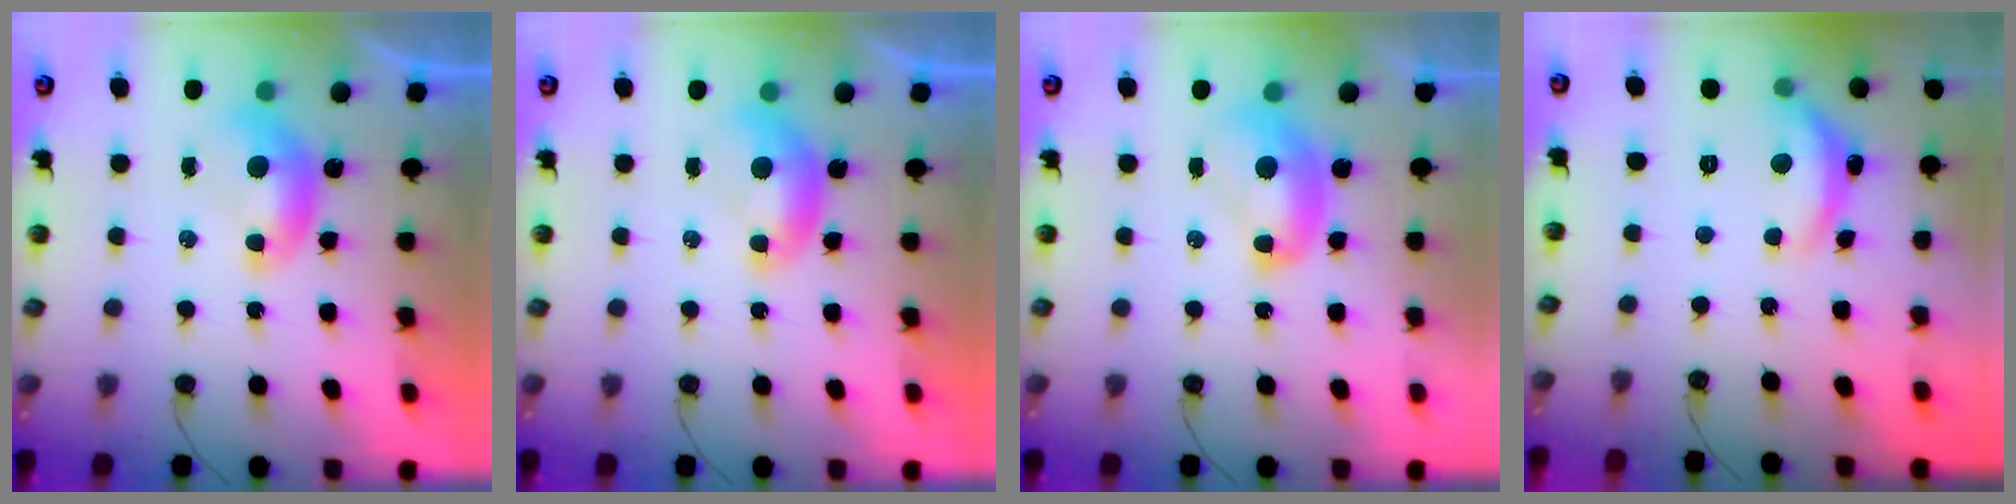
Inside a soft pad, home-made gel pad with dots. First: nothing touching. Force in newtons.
{"total": 0.0}
{"total": 2.4, "press": 2.4, "slide": 0.3}
{"total": 5.9, "press": 5.9, "slide": 0.6}